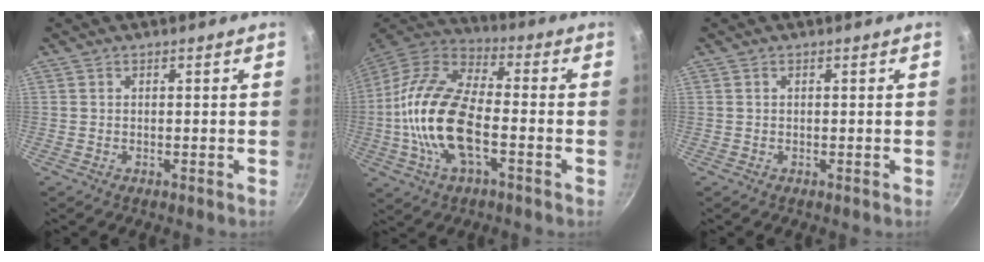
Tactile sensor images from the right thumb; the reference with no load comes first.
{"total": 18.9, "force": [-3.5, 8.9, 16.2], "torque": [-0.332, 0.025, -0.068]}
{"total": 0.0}